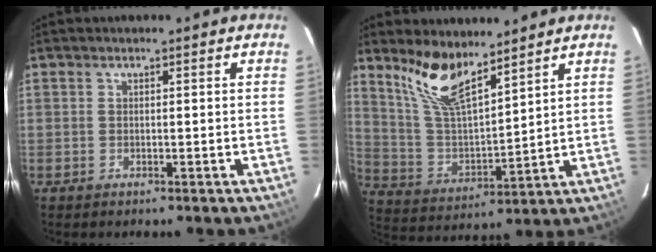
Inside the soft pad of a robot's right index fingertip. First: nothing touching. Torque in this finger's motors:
{"motor_torque": [0.35, 0.35, 0.24, 0.12]}